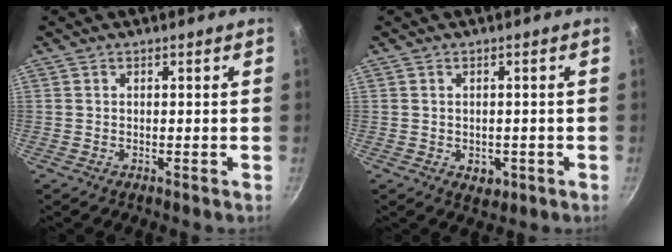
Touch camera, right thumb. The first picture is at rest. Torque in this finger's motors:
{"motor_torque": [-0.26, 0.07, -0.16, -0.01, -0.01]}